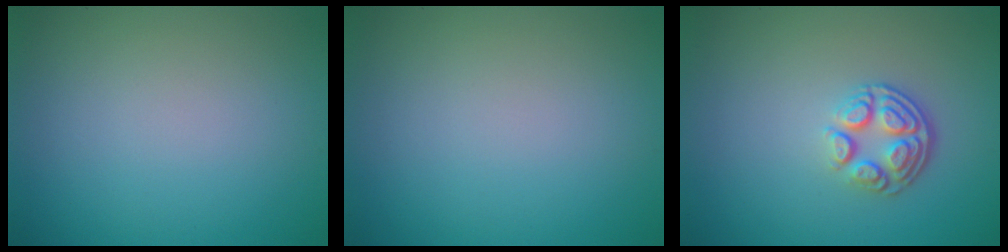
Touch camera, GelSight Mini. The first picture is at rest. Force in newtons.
{"total": 0.0}
{"total": 3.7, "press": 2.7, "slide": 2.6}